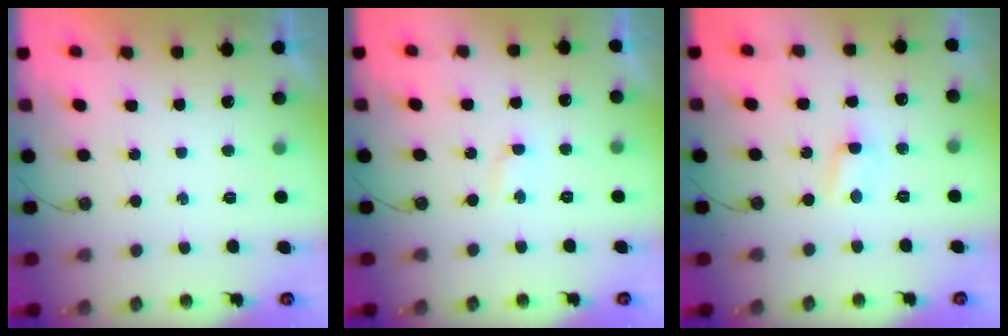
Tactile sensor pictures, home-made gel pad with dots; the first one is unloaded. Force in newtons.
{"total": 1.6, "press": 1.4, "slide": 0.7}
{"total": 3.2, "press": 3.2, "slide": 0.4}